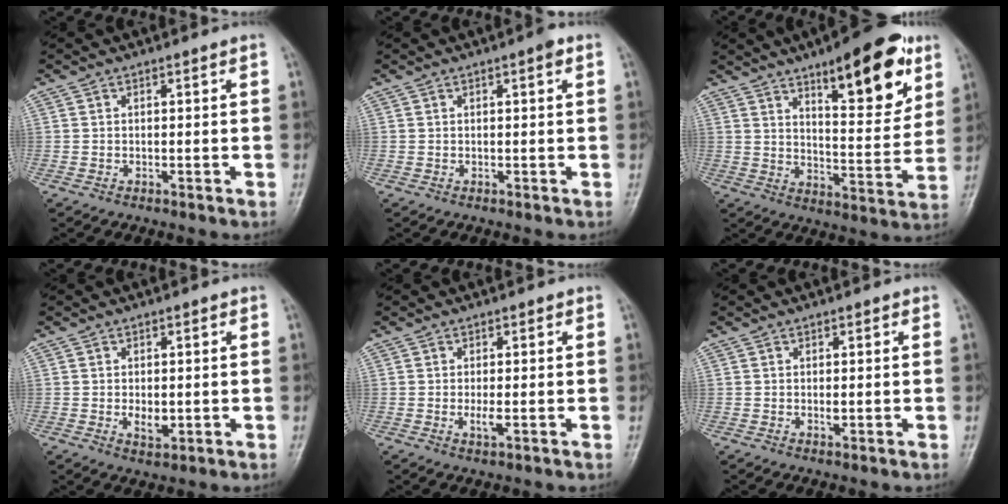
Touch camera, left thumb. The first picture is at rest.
{"total": 1.4, "force": [0.6, 0.3, 1.3], "torque": [-0.021, 0.001, 0.006]}
{"total": 17.9, "force": [10.0, 6.0, 13.6], "torque": [-0.153, -0.050, 0.148]}
{"total": 3.3, "force": [-0.3, 2.1, 2.6], "torque": [-0.034, -0.006, -0.002]}
{"total": 2.2, "force": [-0.2, 0.8, 2.0], "torque": [-0.040, -0.005, -0.006]}
{"total": 1.1, "force": [0.2, 0.7, 0.9], "torque": [-0.009, -0.001, 0.001]}